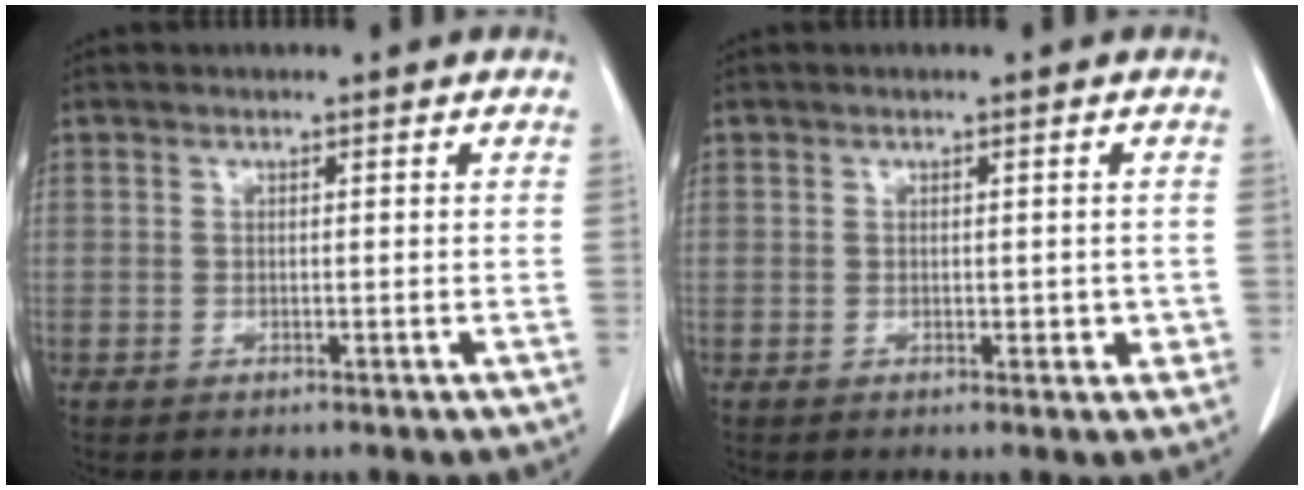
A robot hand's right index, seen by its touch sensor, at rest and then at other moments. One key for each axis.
{"total": 2.0, "fx": -0.2, "fy": 1.4, "fz": 1.5, "tx": -0.011, "ty": 0.004, "tz": 0.002}